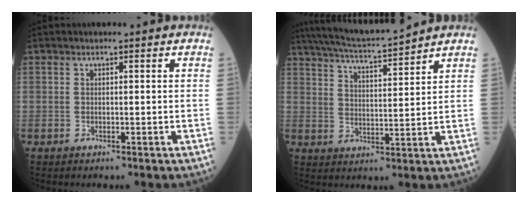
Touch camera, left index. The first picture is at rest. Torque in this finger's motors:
{"motor_torque": [0.82, -1.32, 0.04, 0.06]}